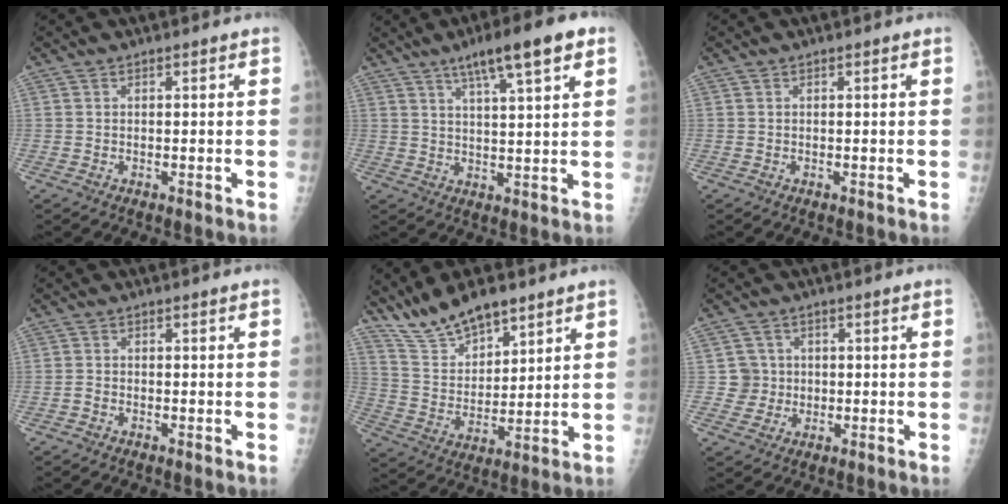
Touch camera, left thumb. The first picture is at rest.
{"total": 11.1, "force": [6.3, 1.6, 9.0], "torque": [-0.137, -0.013, 0.097]}
{"total": 0.0}
{"total": 0.8, "force": [-0.5, 0.5, 0.4], "torque": [-0.009, 0.003, -0.011]}
{"total": 11.8, "force": [9.5, 4.0, 5.6], "torque": [-0.086, -0.048, 0.189]}
{"total": 4.0, "force": [0.2, 4.0, -0.1], "torque": [0.033, 0.007, 0.000]}